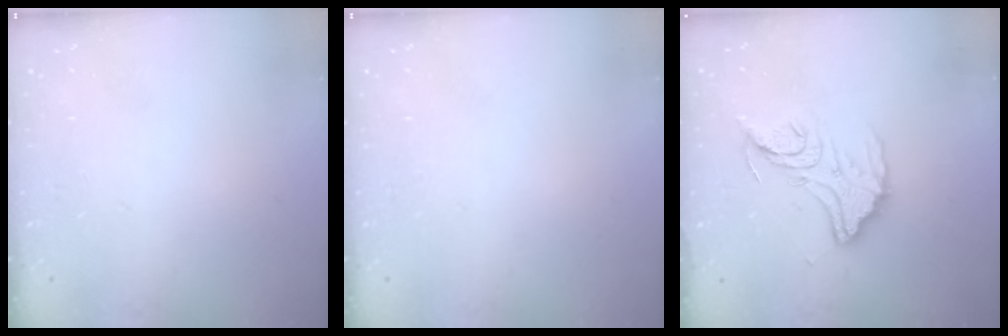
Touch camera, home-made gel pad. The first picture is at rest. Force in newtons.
{"total": 0.0}
{"total": 14.7, "press": 14.6, "slide": 1.4}